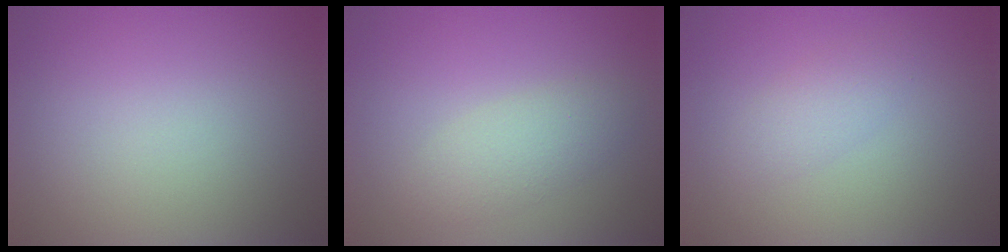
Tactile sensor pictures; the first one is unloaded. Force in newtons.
{"total": 2.4, "press": 2.4, "slide": 0.2}
{"total": 1.7, "press": 1.7, "slide": 0.0}